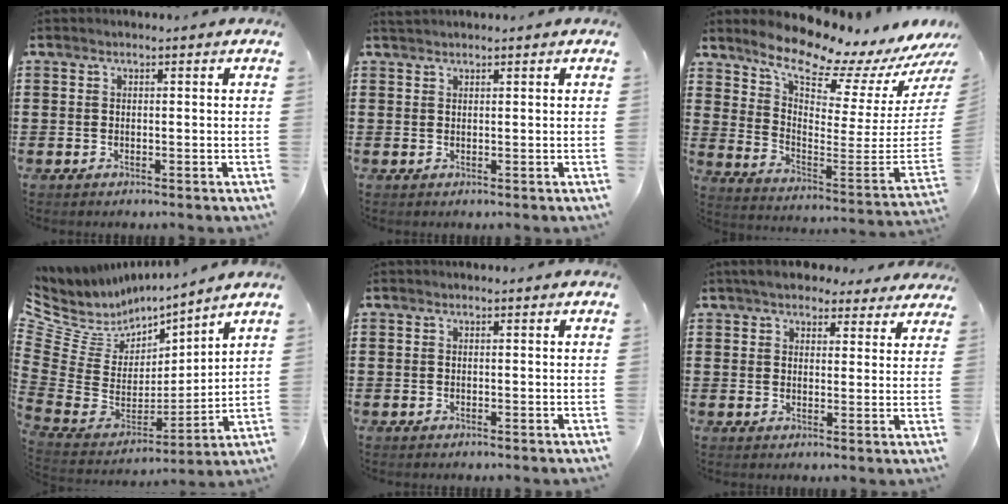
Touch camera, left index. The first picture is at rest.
{"total": 0.8, "force": [0.8, 0.1, 0.2], "torque": [-0.006, 0.000, 0.016]}
{"total": 8.9, "force": [8.3, 0.7, 3.1], "torque": [-0.075, -0.096, 0.134]}
{"total": 5.9, "force": [3.9, 4.3, 1.1], "torque": [-0.063, -0.042, 0.071]}
{"total": 0.0}
{"total": 4.8, "force": [4.3, 1.7, 1.5], "torque": [-0.044, -0.003, 0.081]}